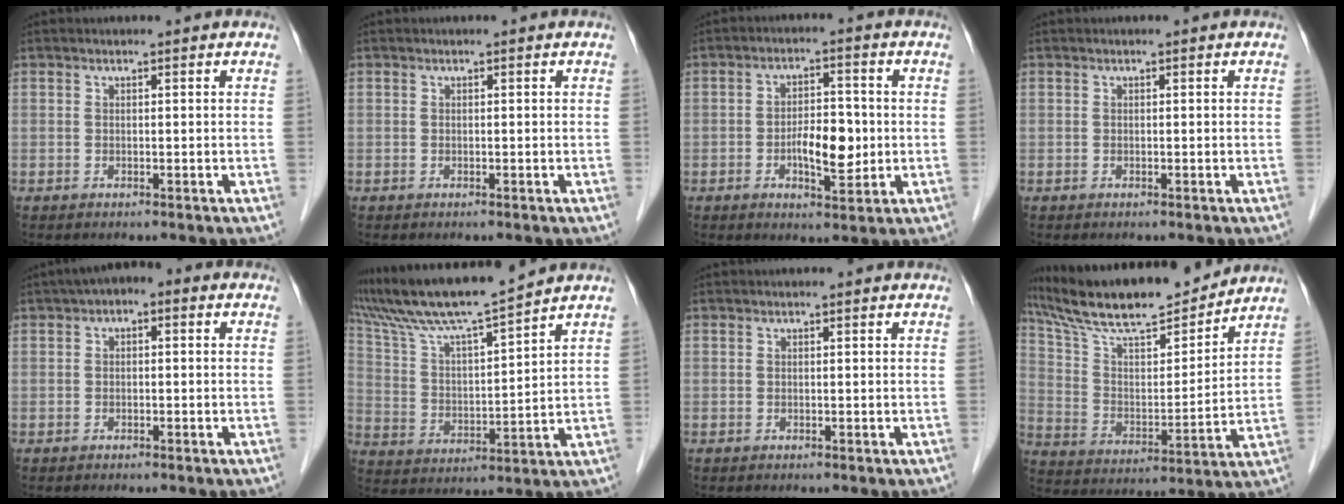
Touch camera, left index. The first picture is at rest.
{"total": 0.0}
{"total": 6.3, "force": [-1.0, 2.5, 5.7], "torque": [-0.101, 0.001, -0.015]}
{"total": 0.0}
{"total": 3.7, "force": [0.9, 1.8, 3.1], "torque": [-0.044, 0.023, 0.004]}
{"total": 13.5, "force": [12.1, -1.5, 5.7], "torque": [-0.117, 0.006, 0.224]}
{"total": 0.0}
{"total": 18.6, "force": [16.5, 2.4, 8.2], "torque": [-0.155, 0.012, 0.288]}